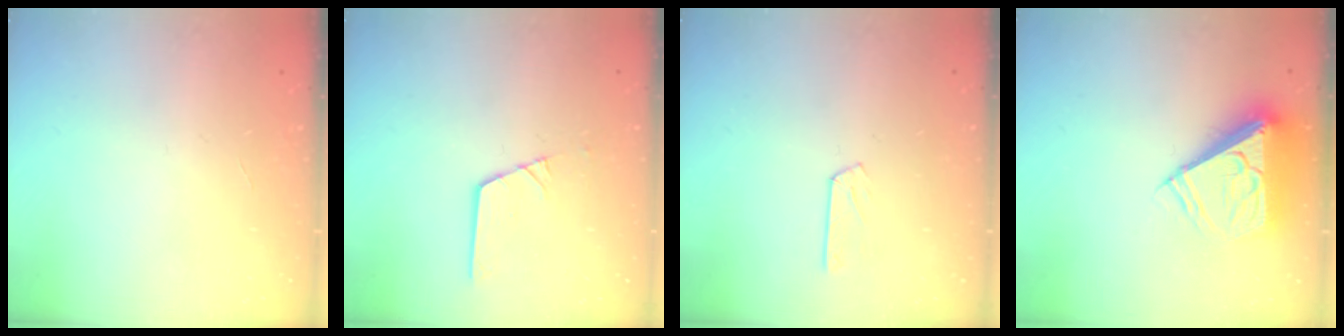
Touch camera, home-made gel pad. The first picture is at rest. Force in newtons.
{"total": 5.4, "press": 5.4, "slide": 0.1}
{"total": 2.8, "press": 2.8, "slide": 0.4}
{"total": 9.3, "press": 9.2, "slide": 1.6}